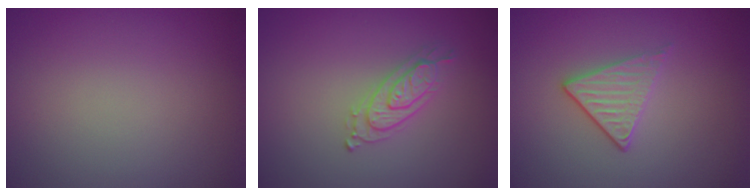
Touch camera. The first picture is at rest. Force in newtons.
{"total": 2.1, "press": 2.1, "slide": 0.5}
{"total": 2.0, "press": 1.7, "slide": 1.0}